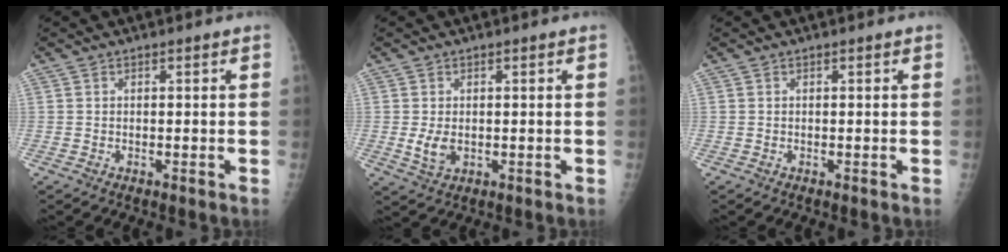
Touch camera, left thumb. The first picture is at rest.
{"total": 3.5, "force": [0.0, 2.1, 2.8], "torque": [-0.051, -0.009, 0.007]}
{"total": 0.0}